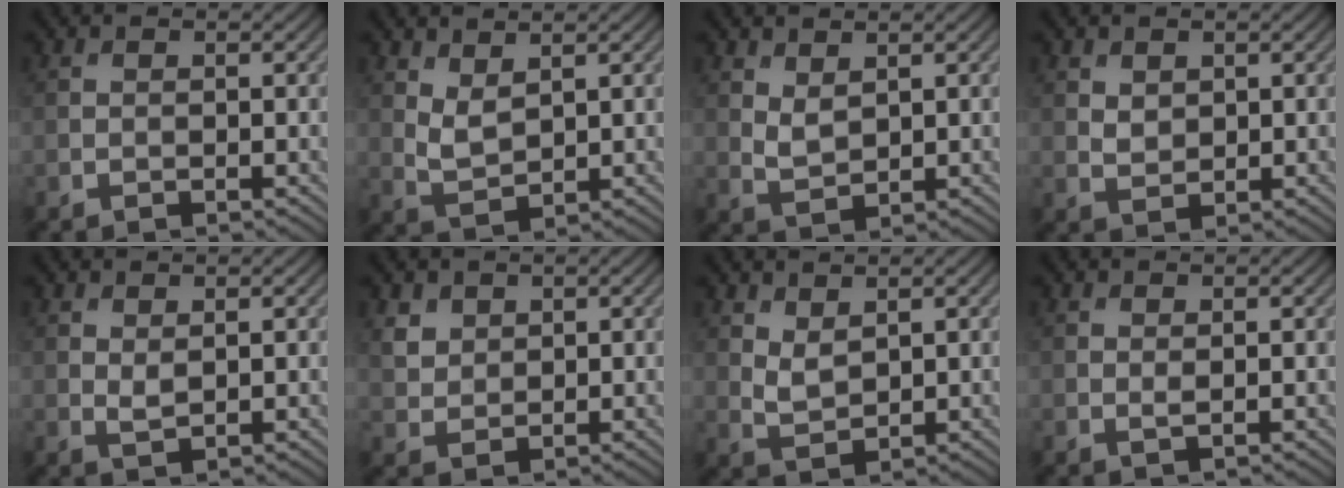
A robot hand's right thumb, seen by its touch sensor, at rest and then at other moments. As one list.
[{"total": 3.3, "force": [2.0, 1.5, 2.1], "torque": [-0.054, -0.006, 0.047]}, {"total": 2.5, "force": [1.6, 1.2, 1.5], "torque": [-0.039, -0.006, 0.037]}, {"total": 1.8, "force": [1.1, 1.2, 0.8], "torque": [-0.022, -0.004, 0.025]}, {"total": 1.4, "force": [0.8, 0.5, 1.0], "torque": [-0.026, -0.005, 0.019]}, {"total": 2.8, "force": [1.7, 2.0, 0.9], "torque": [-0.029, -0.006, 0.038]}, {"total": 2.8, "force": [1.8, 1.3, 1.7], "torque": [-0.044, -0.006, 0.042]}, {"total": 0.6, "force": [0.3, 0.1, 0.6], "torque": [-0.013, -0.002, 0.004]}]